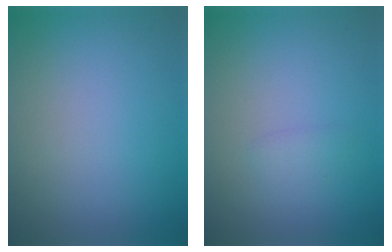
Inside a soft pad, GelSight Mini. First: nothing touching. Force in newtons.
{"total": 0.9, "press": 0.9, "slide": 0.1}